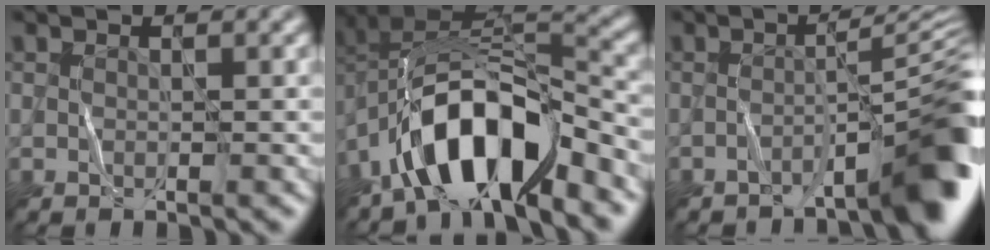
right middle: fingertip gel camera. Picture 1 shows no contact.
{"total": 10.8, "force": [-5.8, 4.3, 8.0], "torque": [-0.141, 0.011, -0.109]}
{"total": 7.1, "force": [-4.0, 1.2, 5.7], "torque": [-0.063, 0.021, -0.064]}